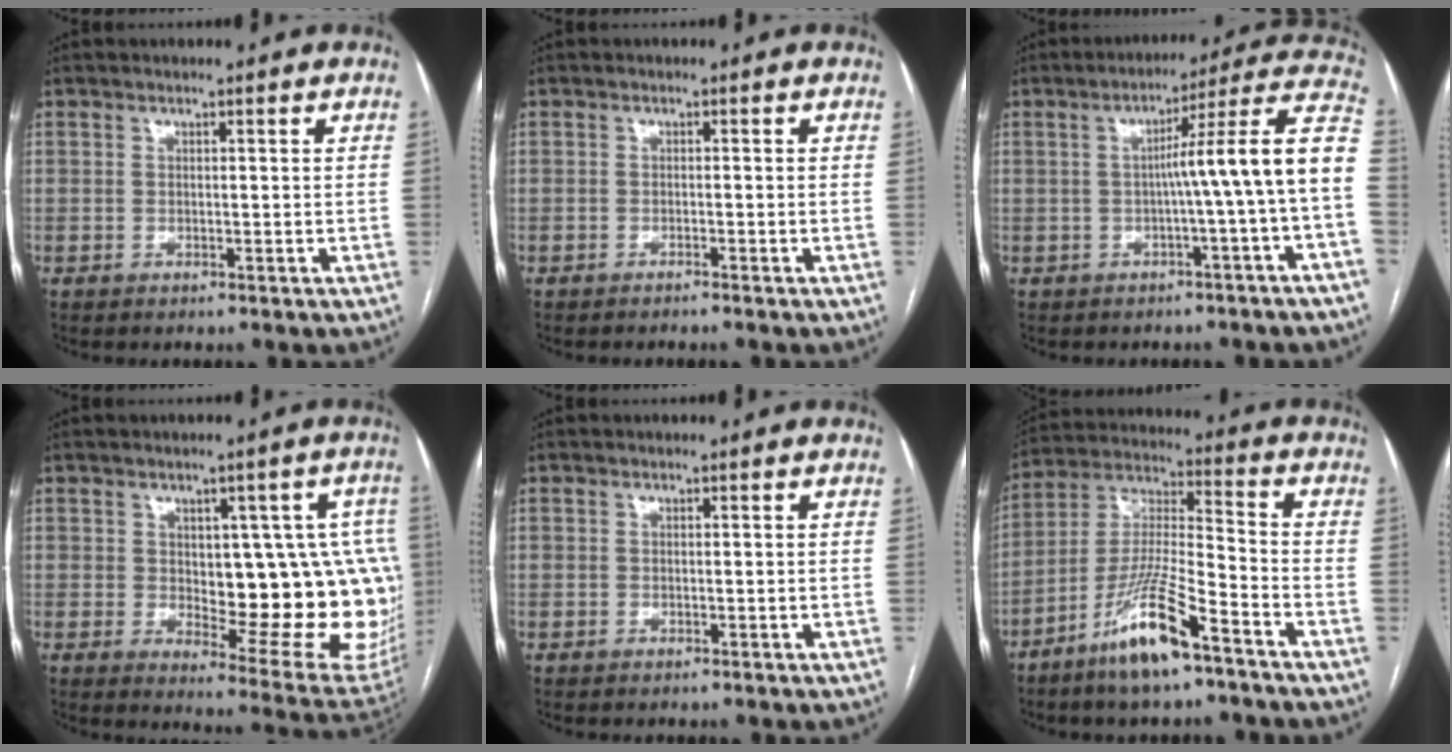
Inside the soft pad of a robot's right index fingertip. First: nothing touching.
{"total": 1.3, "force": [-1.1, -0.3, 0.5], "torque": [-0.010, 0.003, -0.016]}
{"total": 11.5, "force": [-1.6, -2.0, 11.2], "torque": [-0.141, 0.031, -0.028]}
{"total": 17.9, "force": [0.2, 7.1, 16.5], "torque": [-0.145, 0.013, 0.022]}
{"total": 0.0}
{"total": 13.2, "force": [-8.2, 1.4, 10.2], "torque": [-0.208, -0.018, -0.156]}